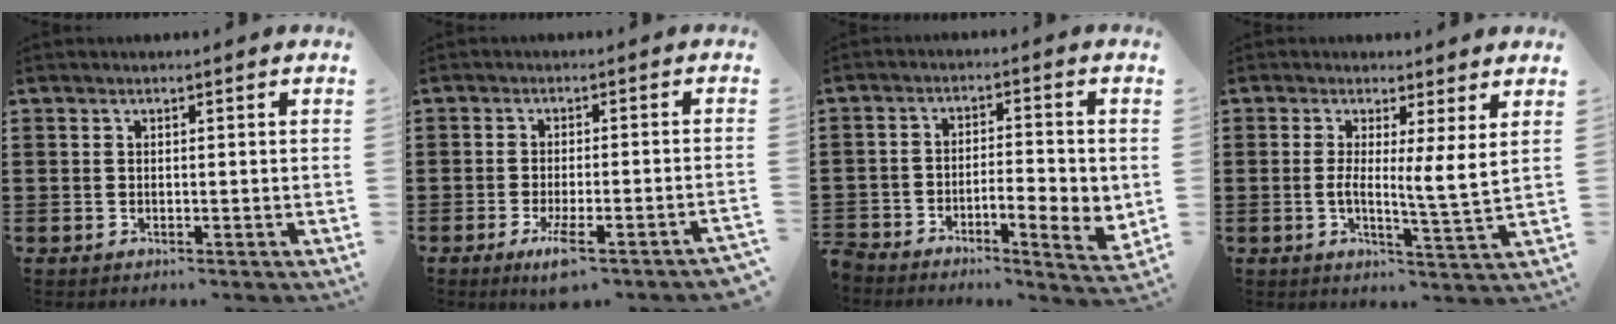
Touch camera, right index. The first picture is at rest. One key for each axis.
{"total": 4.8, "fx": -2.9, "fy": 0.1, "fz": 3.8, "tx": -0.075, "ty": -0.014, "tz": -0.052}
{"total": 5.5, "fx": -2.9, "fy": 1.8, "fz": 4.3, "tx": -0.071, "ty": 0.001, "tz": -0.050}
{"total": 5.5, "fx": 1.6, "fy": -0.2, "fz": 5.3, "tx": -0.091, "ty": -0.019, "tz": 0.024}